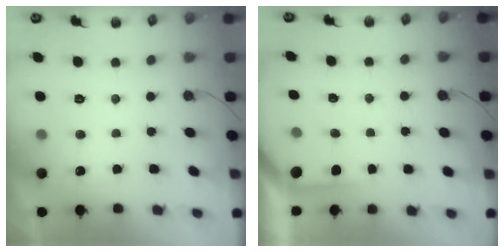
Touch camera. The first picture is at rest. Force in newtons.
{"total": 1.7, "press": 1.7, "slide": 0.2}